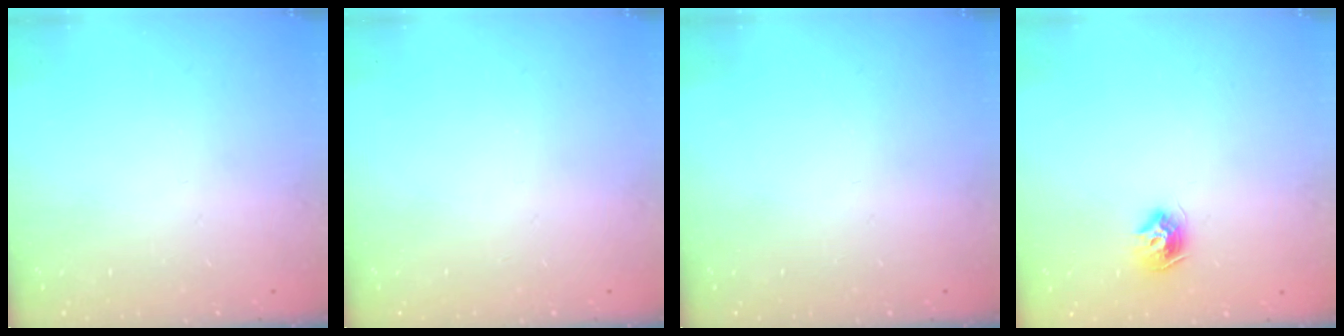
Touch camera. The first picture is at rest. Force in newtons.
{"total": 0.0}
{"total": 0.0}
{"total": 8.7, "press": 8.7, "slide": 0.4}